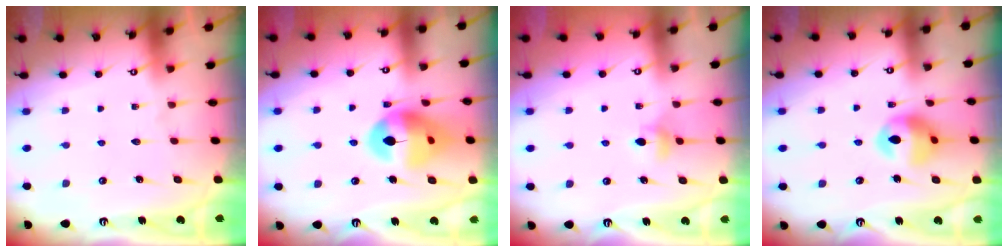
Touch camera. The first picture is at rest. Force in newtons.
{"total": 14.0, "press": 13.9, "slide": 1.8}
{"total": 4.3, "press": 4.2, "slide": 0.7}
{"total": 13.1, "press": 12.3, "slide": 4.4}